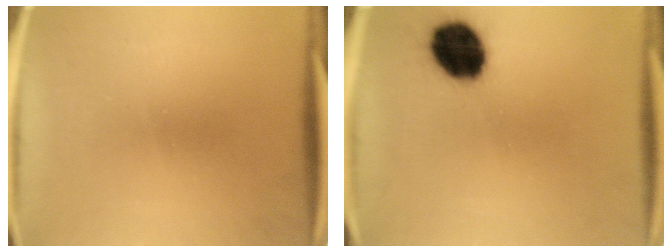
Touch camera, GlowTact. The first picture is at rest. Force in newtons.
{"total": 13.9}